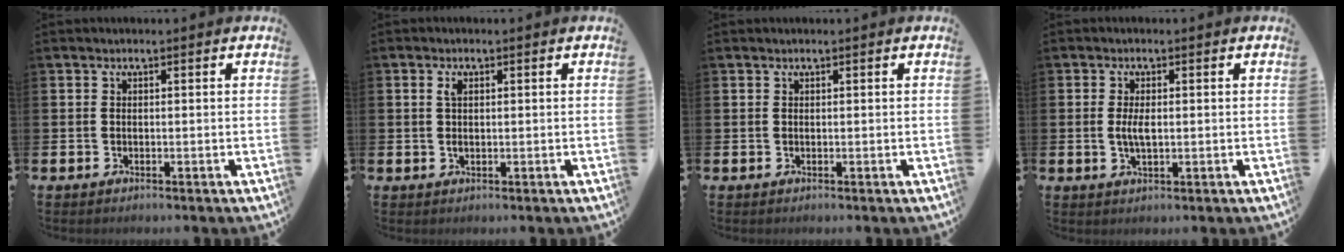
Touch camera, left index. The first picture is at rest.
{"total": 1.6, "force": [0.8, 0.9, 1.0], "torque": [-0.021, 0.003, 0.013]}
{"total": 0.0}
{"total": 2.7, "force": [-0.1, 1.1, 2.5], "torque": [-0.048, 0.003, -0.003]}